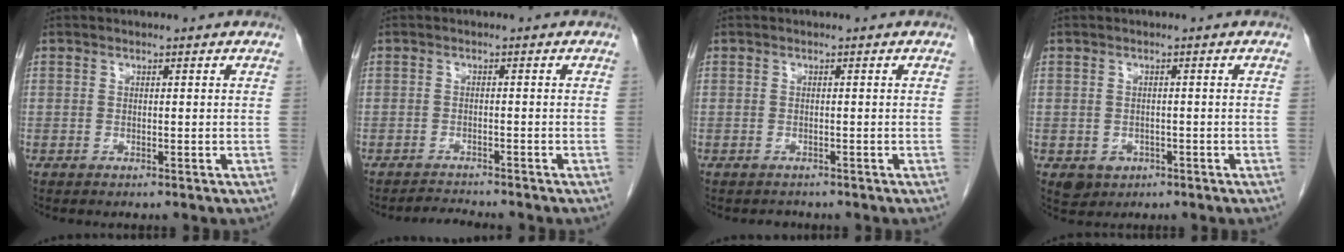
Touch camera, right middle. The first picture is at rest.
{"total": 2.2, "force": [-2.2, -0.3, -0.1], "torque": [-0.003, -0.013, -0.034]}
{"total": 1.1, "force": [-1.0, 0.5, -0.1], "torque": [-0.006, -0.001, -0.016]}
{"total": 3.3, "force": [-1.4, 2.8, 1.0], "torque": [-0.016, 0.001, -0.013]}